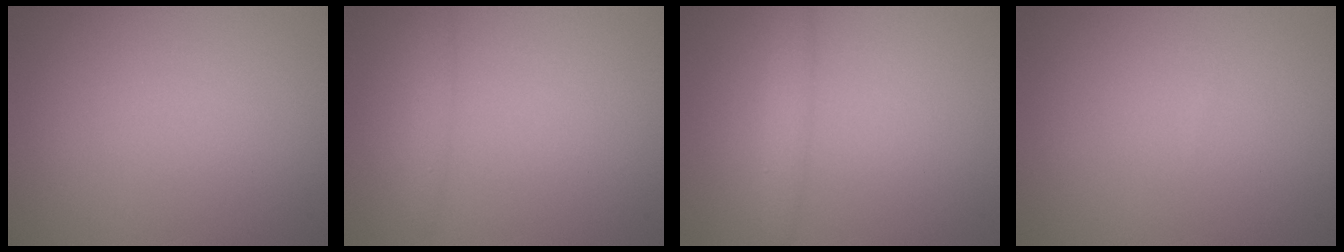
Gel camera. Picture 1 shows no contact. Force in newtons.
{"total": 1.1, "press": 1.1, "slide": 0.1}
{"total": 1.8, "press": 1.8, "slide": 0.1}
{"total": 0.0}